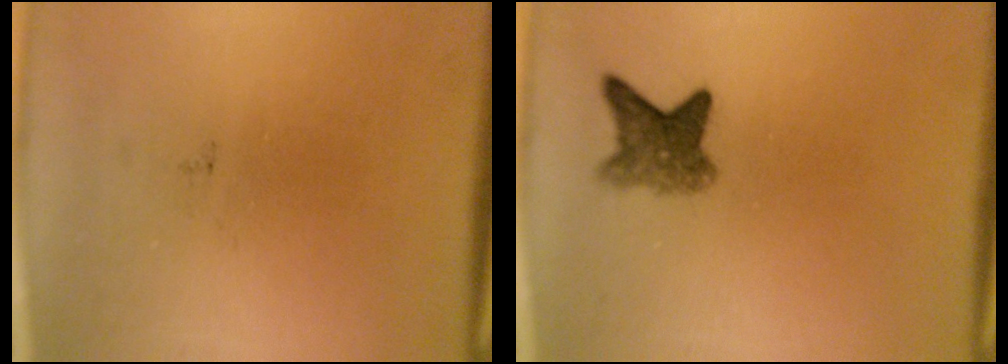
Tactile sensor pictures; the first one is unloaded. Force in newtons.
{"total": 4.1}